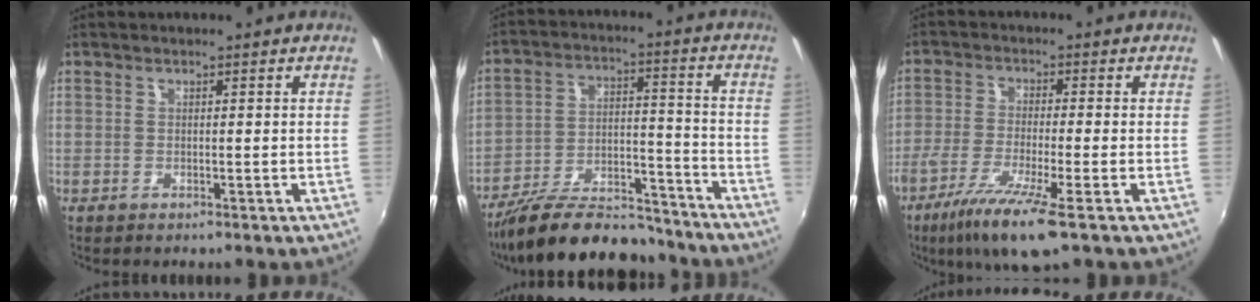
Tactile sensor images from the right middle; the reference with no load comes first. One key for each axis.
{"total": 20.2, "fx": -17.0, "fy": 6.5, "fz": 8.8, "tx": -0.165, "ty": 0.007, "tz": -0.250}
{"total": 10.5, "fx": -6.4, "fy": 0.7, "fz": 8.4, "tx": -0.182, "ty": -0.033, "tz": -0.120}